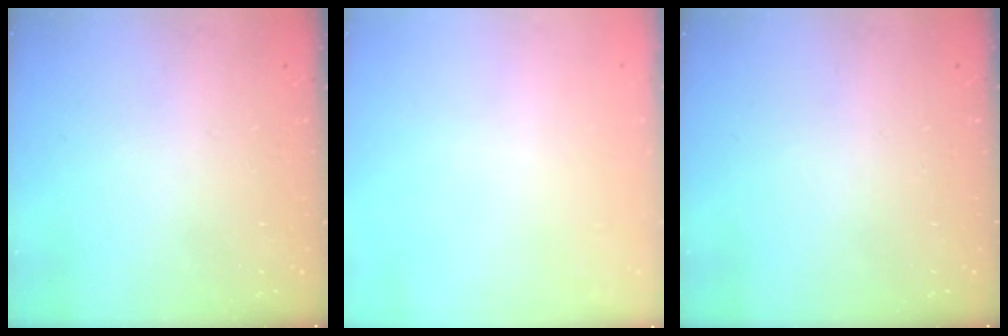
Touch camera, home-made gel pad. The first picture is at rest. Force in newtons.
{"total": 3.4, "press": 3.2, "slide": 1.3}
{"total": 0.0}